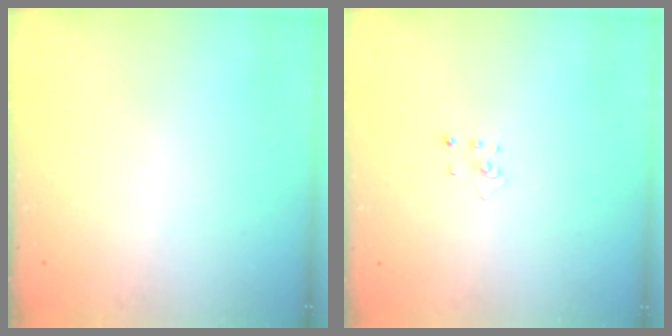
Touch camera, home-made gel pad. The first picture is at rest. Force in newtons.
{"total": 2.9, "press": 2.9, "slide": 0.3}